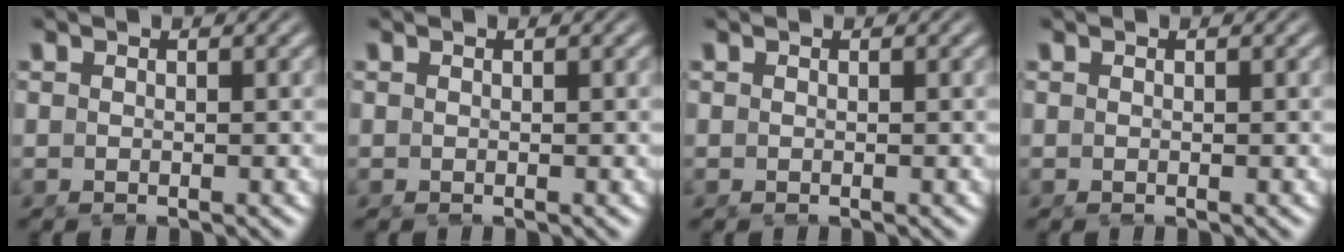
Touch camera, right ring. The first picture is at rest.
{"total": 0.0}
{"total": 0.0}
{"total": 0.0}